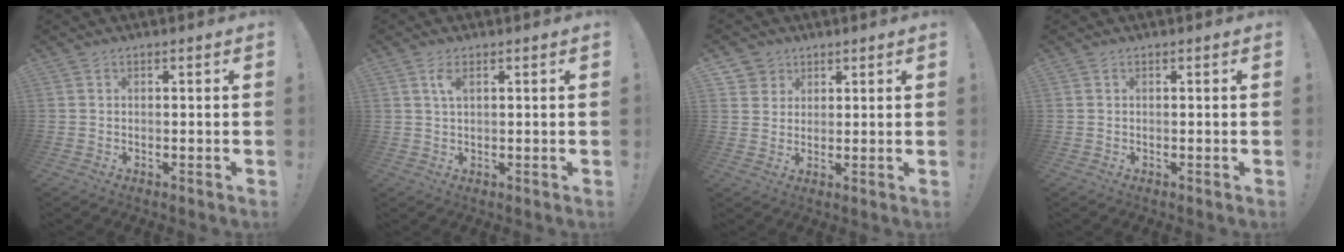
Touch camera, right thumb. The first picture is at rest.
{"total": 2.9, "force": [1.2, 1.1, 2.4], "torque": [-0.040, -0.003, 0.018]}
{"total": 4.4, "force": [2.4, 3.7, 0.1], "torque": [0.004, -0.016, 0.045]}
{"total": 0.0}